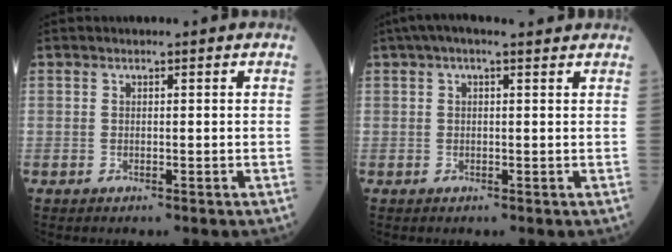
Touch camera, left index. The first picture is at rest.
{"total": 5.7, "force": [4.3, 1.2, 3.6], "torque": [-0.065, 0.044, 0.063]}